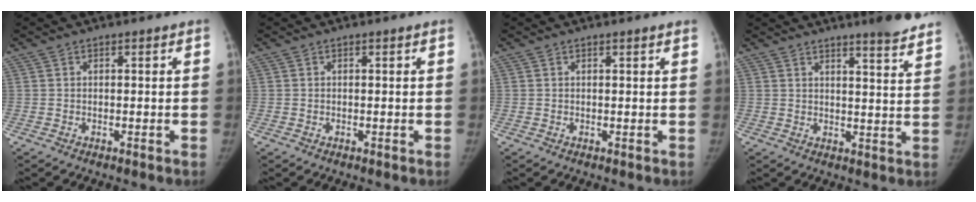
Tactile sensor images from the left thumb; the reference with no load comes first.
{"total": 0.0}
{"total": 0.9, "force": [0.7, -0.1, 0.5], "torque": [-0.011, 0.001, 0.012]}
{"total": 8.5, "force": [7.2, 0.5, 4.6], "torque": [-0.047, -0.046, 0.081]}